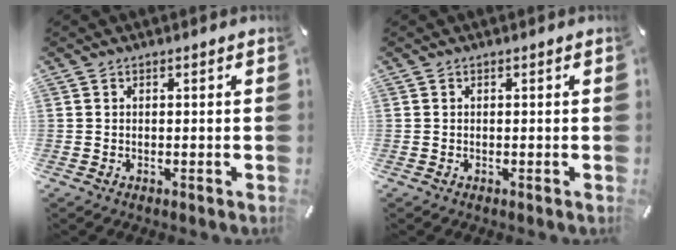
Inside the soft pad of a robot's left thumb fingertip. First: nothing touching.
{"total": 0.0}